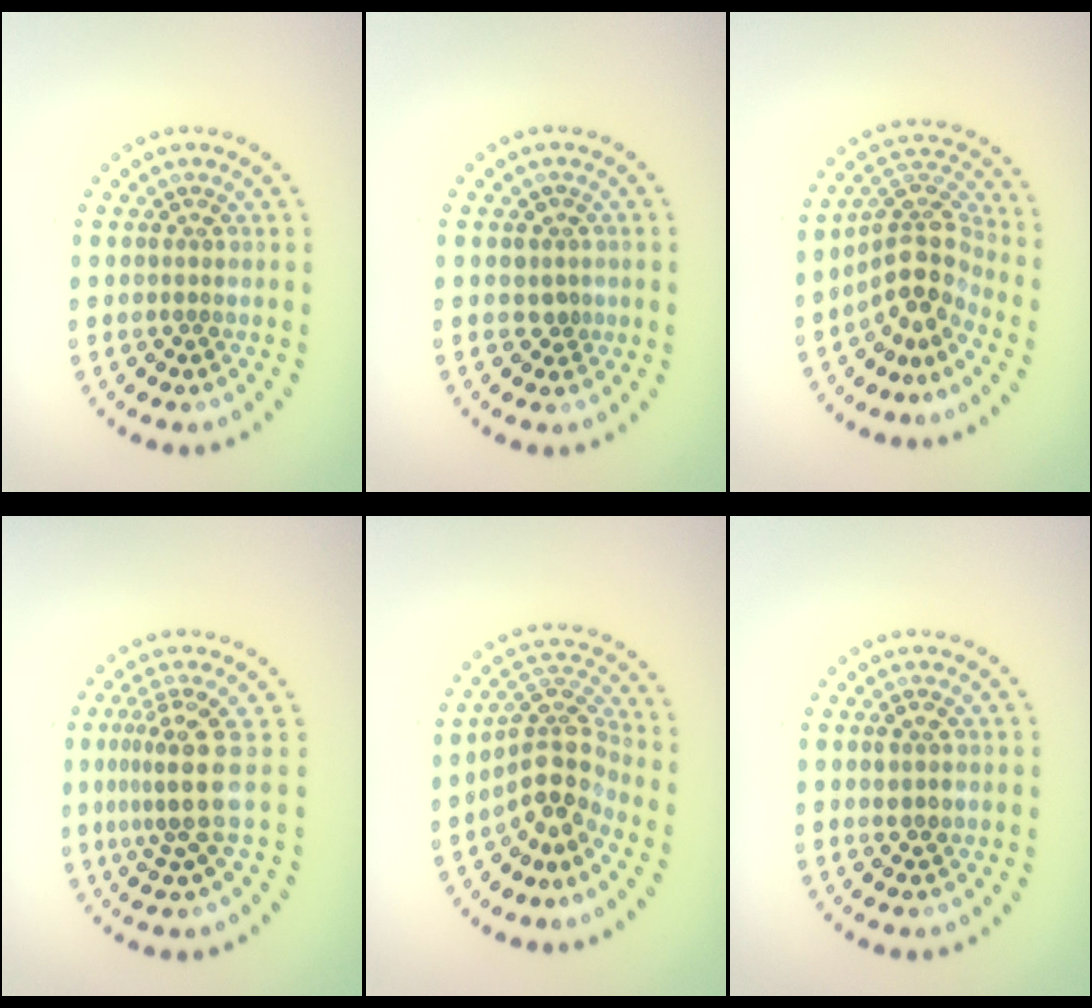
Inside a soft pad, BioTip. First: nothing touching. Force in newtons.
{"total": 1.1, "press": 1.0, "slide": 0.4}
{"total": 4.4, "press": 3.2, "slide": 3.0}
{"total": 3.8, "press": 2.6, "slide": 2.8}
{"total": 4.4, "press": 3.3, "slide": 2.9}
{"total": 1.5, "press": 1.5, "slide": 0.3}